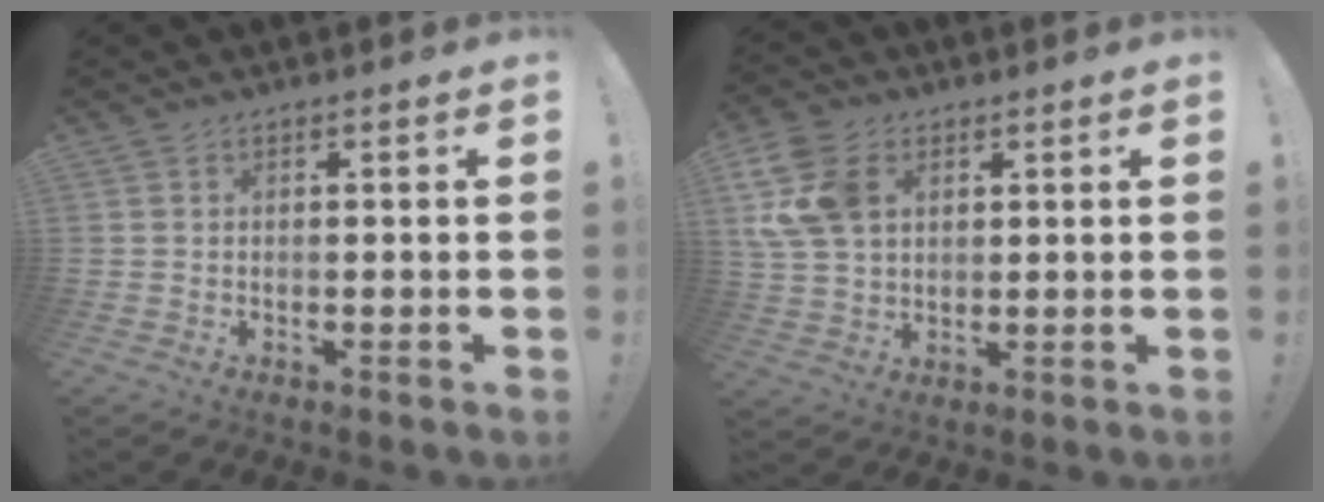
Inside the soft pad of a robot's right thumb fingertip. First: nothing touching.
{"total": 12.9, "force": [3.9, 9.5, 7.9], "torque": [-0.168, 0.001, 0.079]}